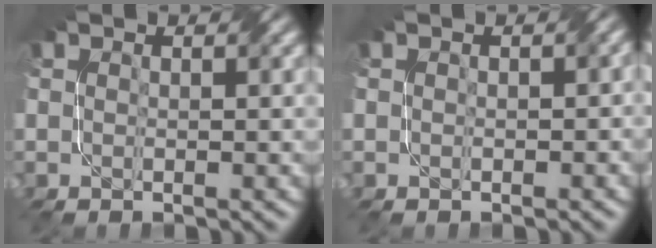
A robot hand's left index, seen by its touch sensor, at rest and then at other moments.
{"total": 0.6, "force": [-0.1, 0.4, 0.5], "torque": [-0.008, 0.001, 0.000]}